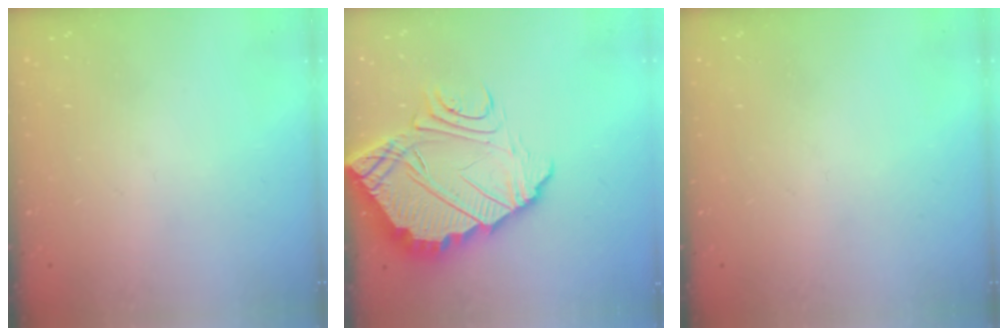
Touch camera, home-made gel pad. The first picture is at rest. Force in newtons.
{"total": 8.6, "press": 8.5, "slide": 0.6}
{"total": 0.0}